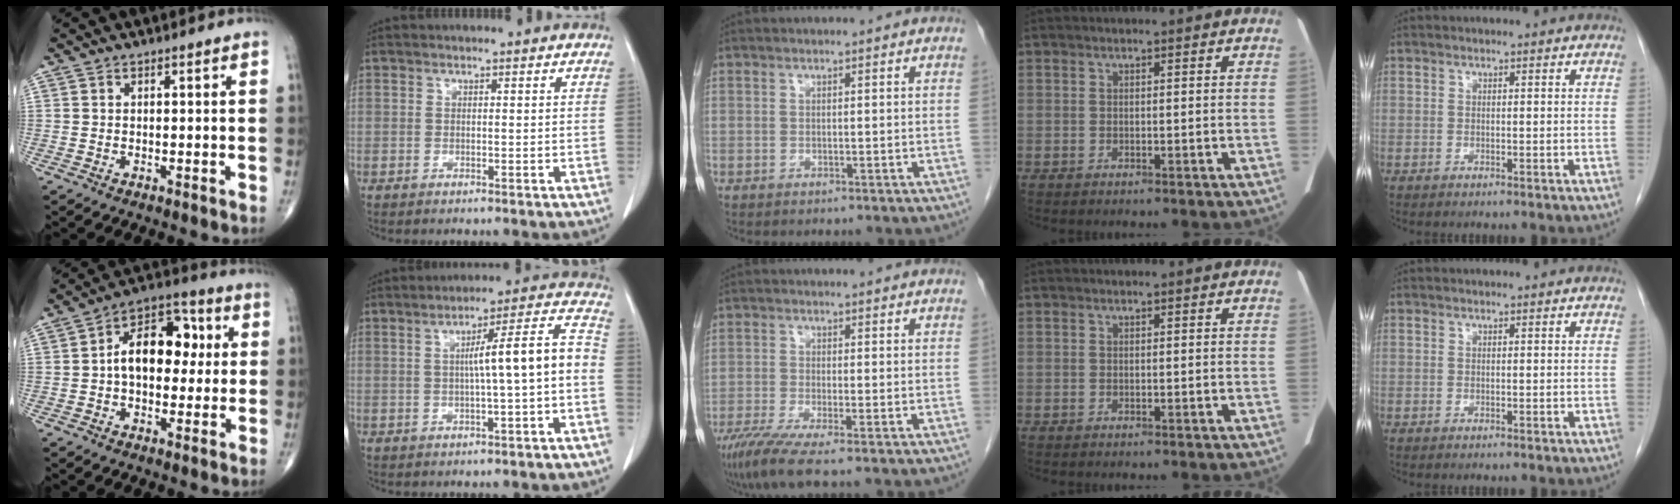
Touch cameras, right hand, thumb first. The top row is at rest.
{"thumb": {"total": 13.6, "force": [1.1, 8.6, 10.5], "torque": [-0.129, 0.032, 0.006]}, "index": {"total": 8.8, "force": [-0.8, 0.0, 8.8], "torque": [-0.124, 0.028, -0.012]}, "middle": {"total": 6.1, "force": [-4.4, -0.2, 4.3], "torque": [-0.075, -0.018, -0.081]}}